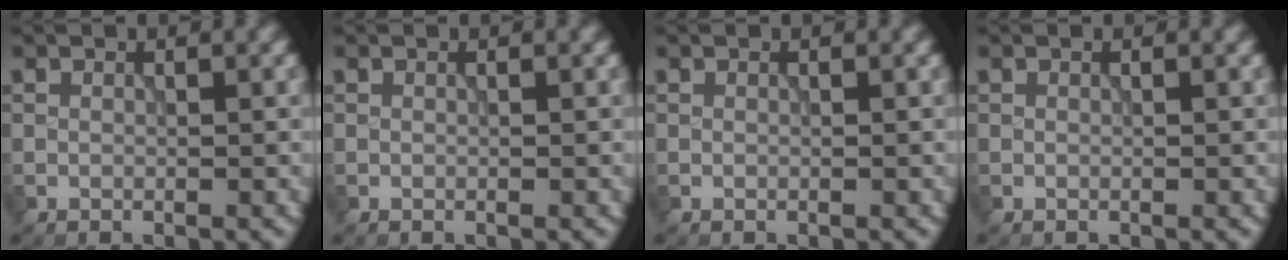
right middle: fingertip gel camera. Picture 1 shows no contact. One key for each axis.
{"total": 0.0}
{"total": 0.0}
{"total": 0.0}